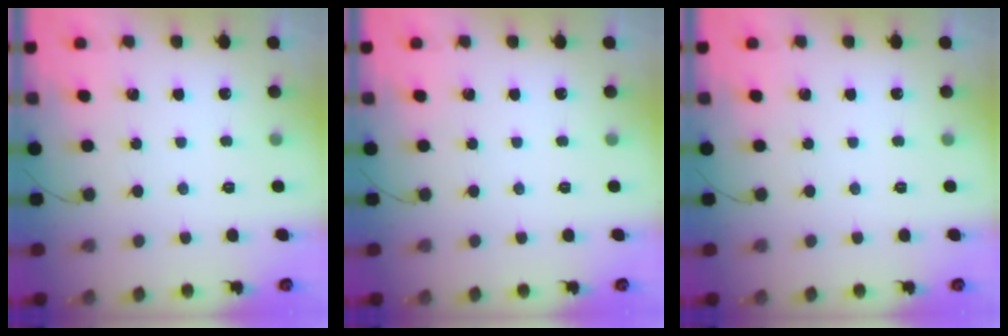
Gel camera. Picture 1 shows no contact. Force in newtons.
{"total": 0.0}
{"total": 0.0}